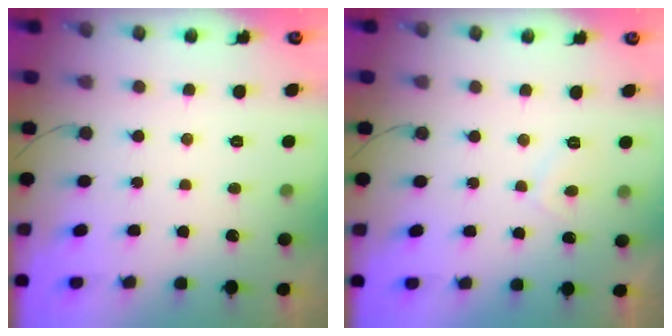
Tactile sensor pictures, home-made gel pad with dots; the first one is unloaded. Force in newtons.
{"total": 1.7, "press": 1.6, "slide": 0.7}